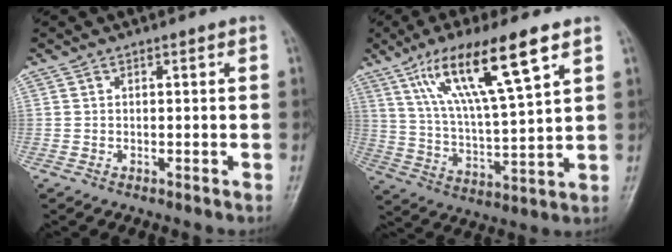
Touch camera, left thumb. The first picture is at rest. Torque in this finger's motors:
{"motor_torque": [1.54, 1.53, 1.42, -1.35, 0.24]}